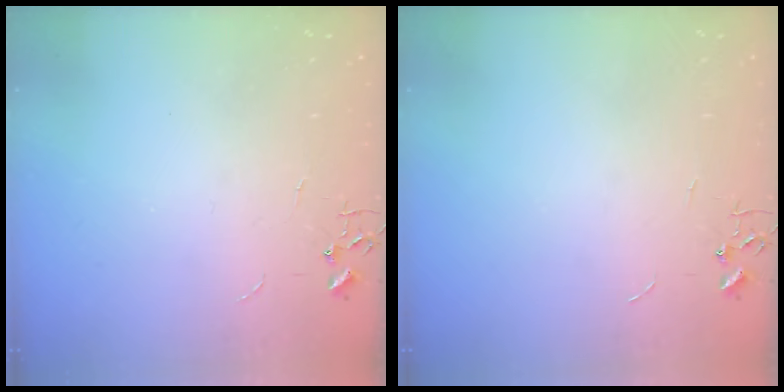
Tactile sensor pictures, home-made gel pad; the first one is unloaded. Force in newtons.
{"total": 0.0}